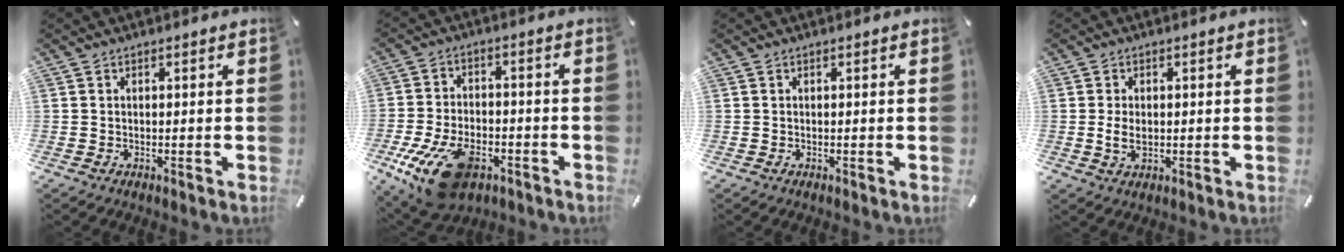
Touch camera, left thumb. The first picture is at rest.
{"total": 16.1, "force": [-8.0, 9.1, 10.7], "torque": [-0.205, 0.032, -0.133]}
{"total": 0.0}
{"total": 3.7, "force": [-0.1, 2.3, 2.9], "torque": [-0.053, -0.001, -0.005]}